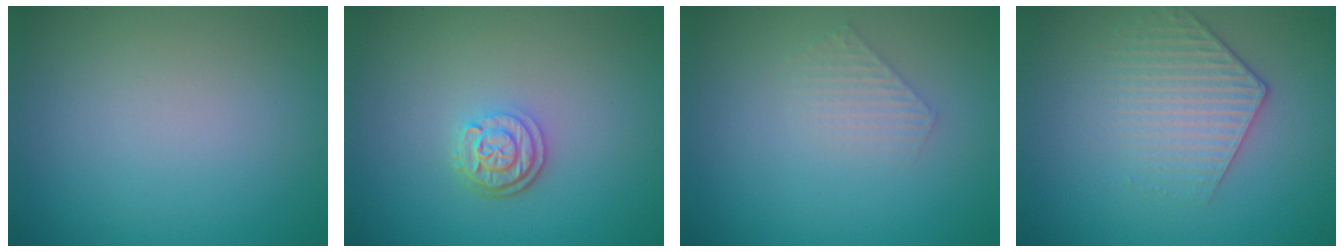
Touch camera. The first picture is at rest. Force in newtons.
{"total": 2.8, "press": 2.3, "slide": 1.6}
{"total": 1.5, "press": 1.5, "slide": 0.3}
{"total": 3.2, "press": 2.8, "slide": 1.5}